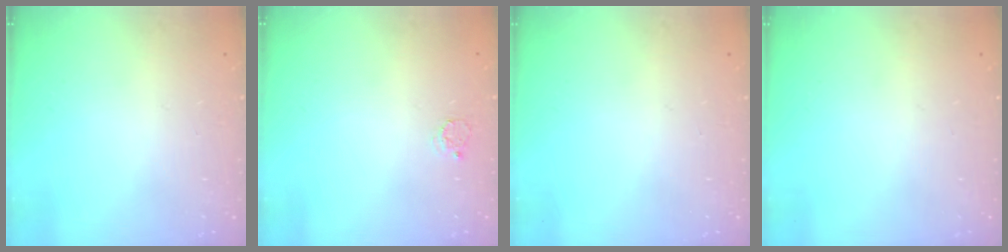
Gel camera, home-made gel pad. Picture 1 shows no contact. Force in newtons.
{"total": 2.3, "press": 2.3, "slide": 0.2}
{"total": 0.0}
{"total": 0.0}